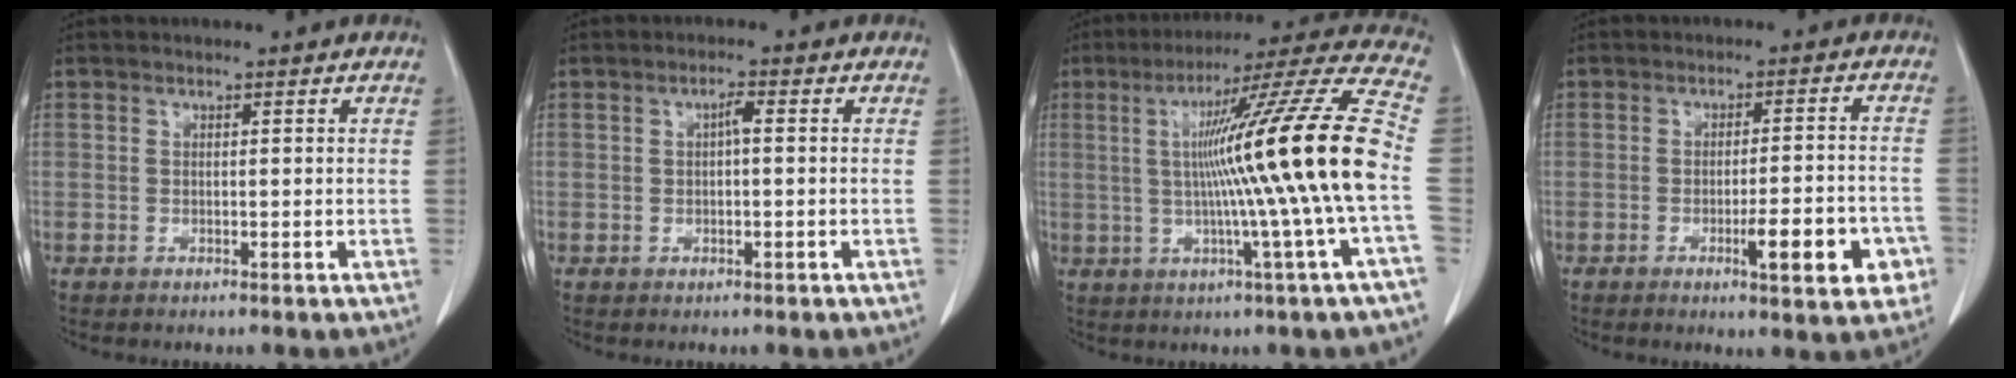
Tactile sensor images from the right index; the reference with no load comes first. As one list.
[{"total": 1.9, "force": [0.2, 0.3, 1.9], "torque": [-0.034, 0.003, 0.003]}, {"total": 21.3, "force": [-0.3, -2.7, 21.1], "torque": [-0.311, 0.001, -0.024]}, {"total": 8.6, "force": [-3.4, 1.5, 7.8], "torque": [-0.100, 0.002, -0.040]}]